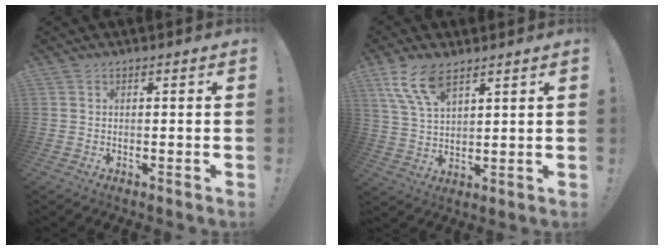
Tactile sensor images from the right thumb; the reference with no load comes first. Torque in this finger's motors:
{"motor_torque": [1.03, 1.63, 0.47, -0.22, 0.31]}